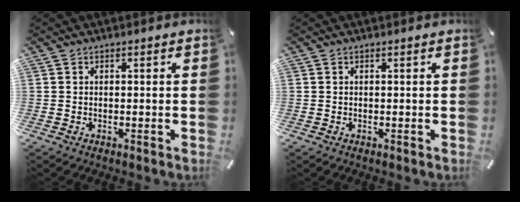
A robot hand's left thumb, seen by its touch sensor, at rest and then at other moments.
{"total": 0.0}